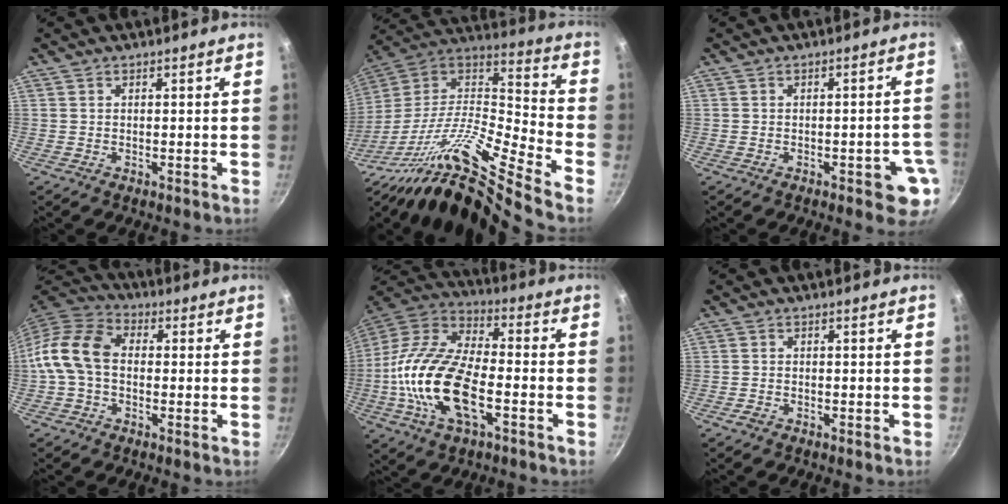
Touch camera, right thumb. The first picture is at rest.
{"total": 26.1, "force": [-16.3, 4.5, 19.8], "torque": [-0.299, 0.079, -0.307]}
{"total": 6.3, "force": [-2.2, 2.6, 5.4], "torque": [-0.041, 0.017, -0.021]}
{"total": 11.4, "force": [-0.5, 8.0, 8.0], "torque": [-0.139, 0.032, -0.030]}
{"total": 20.7, "force": [-5.2, 9.9, 17.4], "torque": [-0.329, 0.035, -0.115]}
{"total": 1.3, "force": [-0.9, 0.8, 0.6], "torque": [-0.018, 0.011, -0.018]}